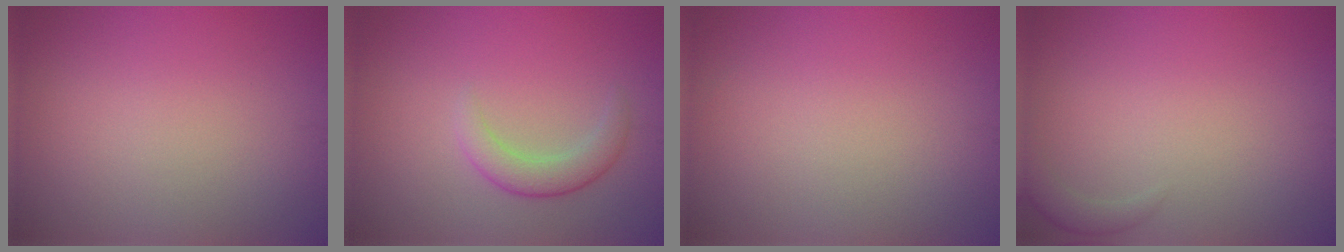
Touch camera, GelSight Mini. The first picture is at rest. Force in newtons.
{"total": 2.4, "press": 2.4, "slide": 0.2}
{"total": 0.0}
{"total": 1.4, "press": 1.4, "slide": 0.2}